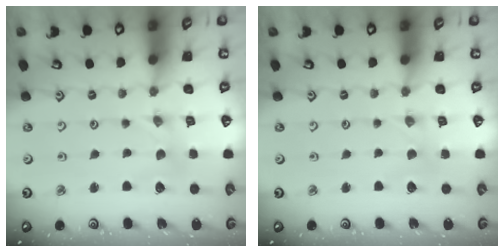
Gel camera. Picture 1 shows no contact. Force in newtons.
{"total": 0.0}